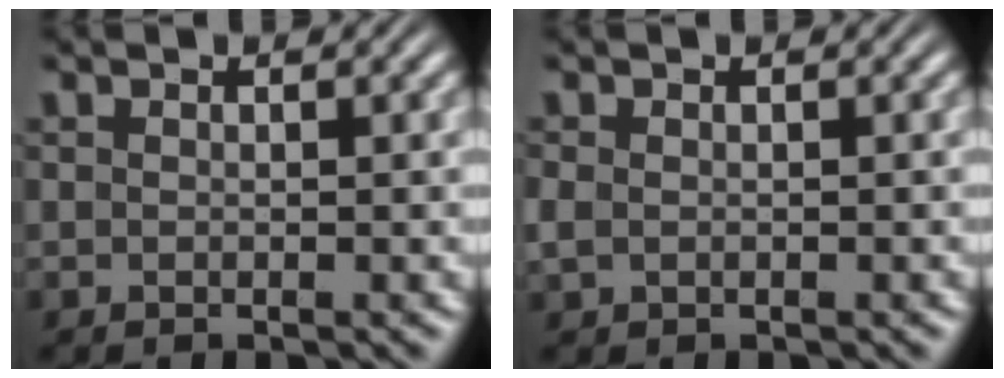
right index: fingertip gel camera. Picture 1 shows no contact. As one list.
[{"total": 1.2, "force": [-0.3, 1.1, 0.5], "torque": [-0.025, -0.008, 0.001]}]